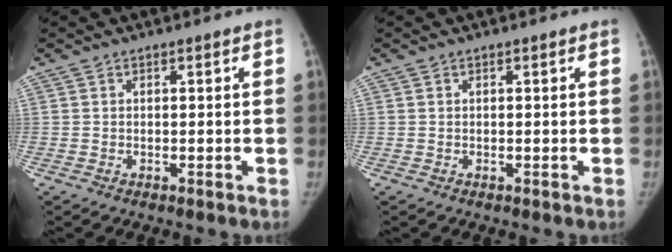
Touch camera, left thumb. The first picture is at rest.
{"total": 0.0}